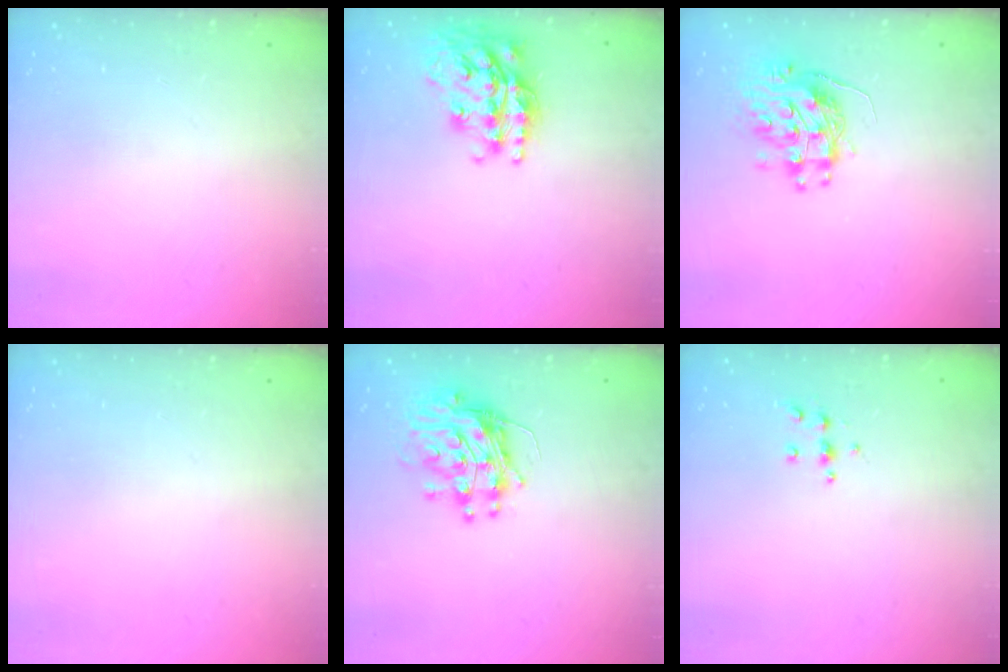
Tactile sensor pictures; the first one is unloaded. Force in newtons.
{"total": 19.6, "press": 19.6, "slide": 1.4}
{"total": 10.7, "press": 10.6, "slide": 1.2}
{"total": 0.0}
{"total": 12.0, "press": 11.9, "slide": 1.2}
{"total": 4.5, "press": 4.5, "slide": 0.5}